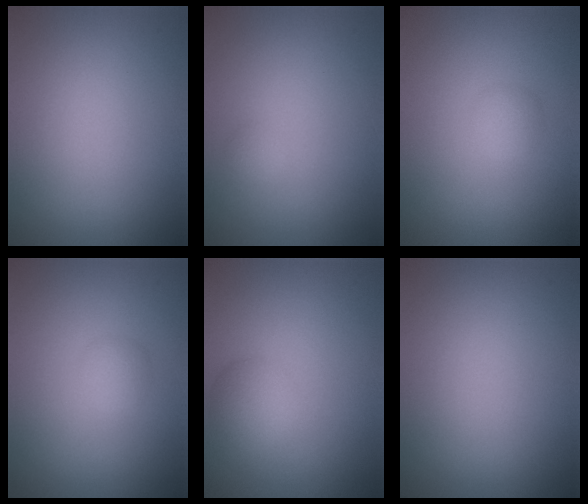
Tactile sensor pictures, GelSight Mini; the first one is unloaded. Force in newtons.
{"total": 0.6, "press": 0.6, "slide": 0.0}
{"total": 1.2, "press": 1.2, "slide": 0.1}
{"total": 1.2, "press": 1.2, "slide": 0.1}
{"total": 2.7, "press": 2.7, "slide": 0.2}
{"total": 0.0}